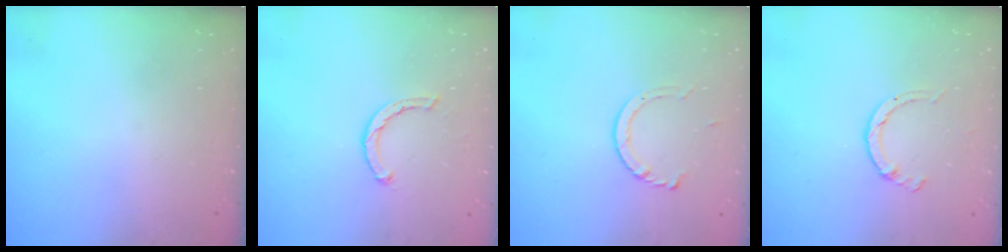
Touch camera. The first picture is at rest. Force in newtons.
{"total": 2.1, "press": 2.1, "slide": 0.1}
{"total": 3.9, "press": 3.9, "slide": 0.4}
{"total": 2.6, "press": 2.6, "slide": 0.4}